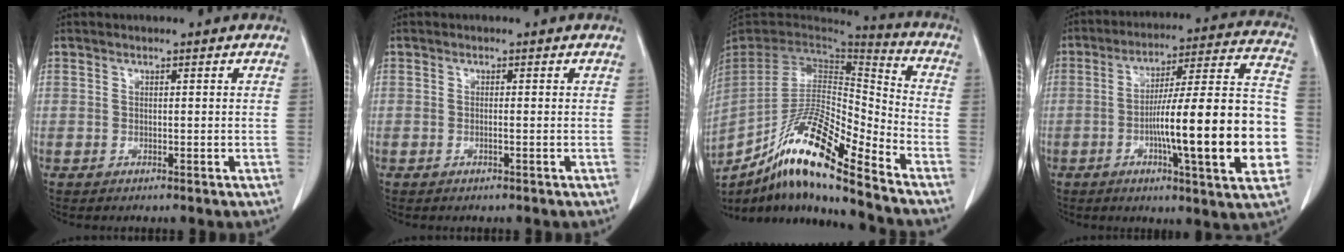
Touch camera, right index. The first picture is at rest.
{"total": 0.7, "force": [-0.2, -0.1, 0.6], "torque": [-0.011, 0.001, -0.003]}
{"total": 18.4, "force": [-12.9, 1.4, 13.0], "torque": [-0.252, -0.013, -0.237]}
{"total": 22.6, "force": [-5.0, 1.6, 22.0], "torque": [-0.275, 0.016, -0.073]}